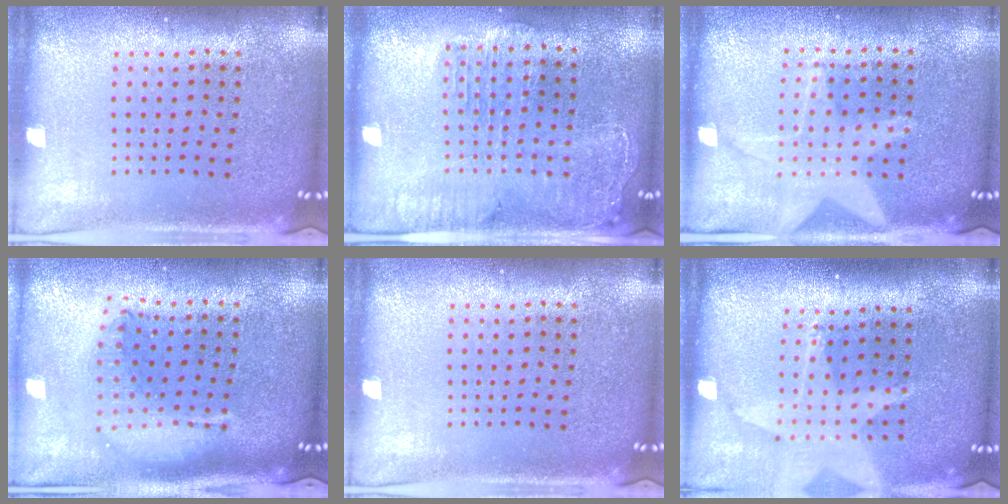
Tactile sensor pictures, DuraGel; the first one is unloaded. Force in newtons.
{"total": 2.0, "press": 1.8, "slide": 0.8}
{"total": 1.3, "press": 1.2, "slide": 0.3}
{"total": 2.0, "press": 1.6, "slide": 1.2}
{"total": 0.0}
{"total": 1.8, "press": 1.5, "slide": 1.1}